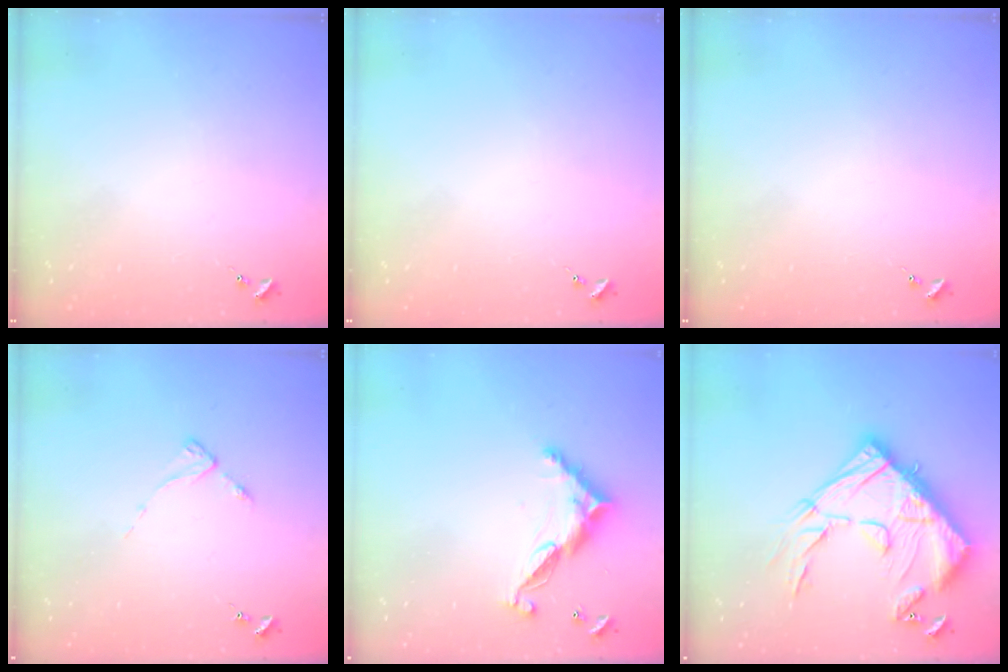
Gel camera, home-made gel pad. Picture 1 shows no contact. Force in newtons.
{"total": 0.0}
{"total": 0.0}
{"total": 2.7, "press": 2.7, "slide": 0.3}
{"total": 11.3, "press": 11.3, "slide": 0.3}
{"total": 30.1, "press": 30.0, "slide": 2.9}